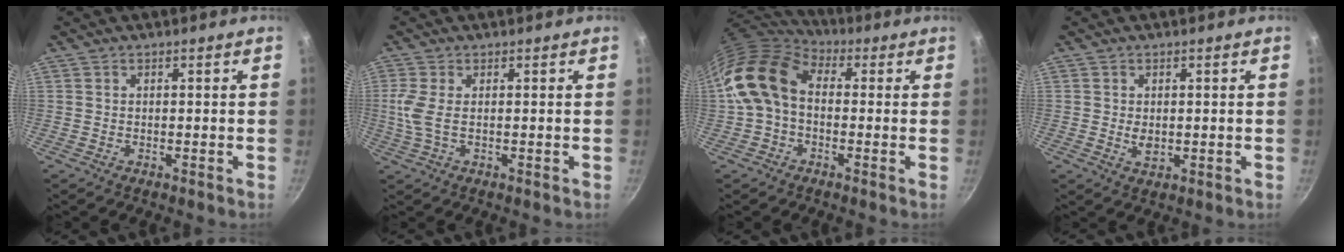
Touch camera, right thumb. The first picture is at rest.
{"total": 4.4, "force": [0.3, 1.6, 4.1], "torque": [-0.103, 0.001, 0.006]}
{"total": 13.2, "force": [0.4, 9.8, 8.8], "torque": [-0.144, 0.029, -0.012]}
{"total": 2.5, "force": [0.0, 1.7, 1.8], "torque": [-0.032, -0.004, 0.004]}